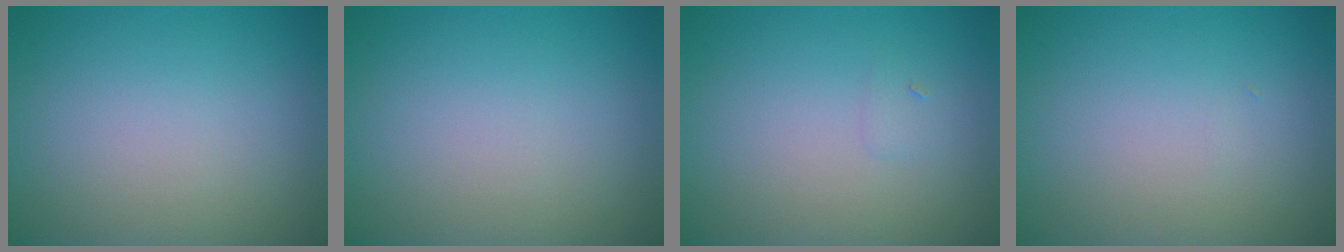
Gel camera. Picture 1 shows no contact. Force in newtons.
{"total": 0.0}
{"total": 0.5, "press": 0.5, "slide": 0.1}
{"total": 0.0}